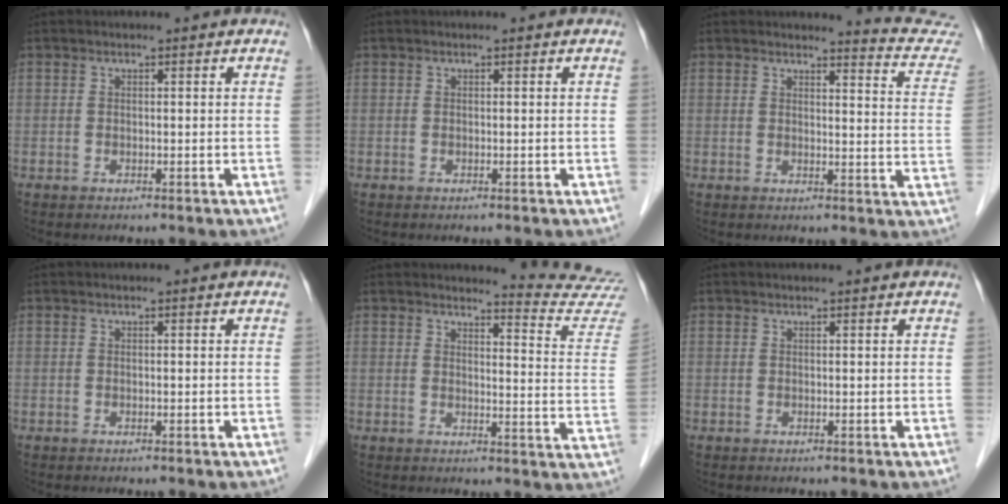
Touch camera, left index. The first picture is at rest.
{"total": 0.0}
{"total": 8.6, "force": [8.6, -0.4, 0.1], "torque": [0.001, -0.072, 0.075]}
{"total": 0.0}
{"total": 11.8, "force": [11.7, -1.5, -0.4], "torque": [0.003, -0.121, 0.113]}
{"total": 1.5, "force": [1.4, 0.0, 0.5], "torque": [-0.008, 0.015, 0.020]}